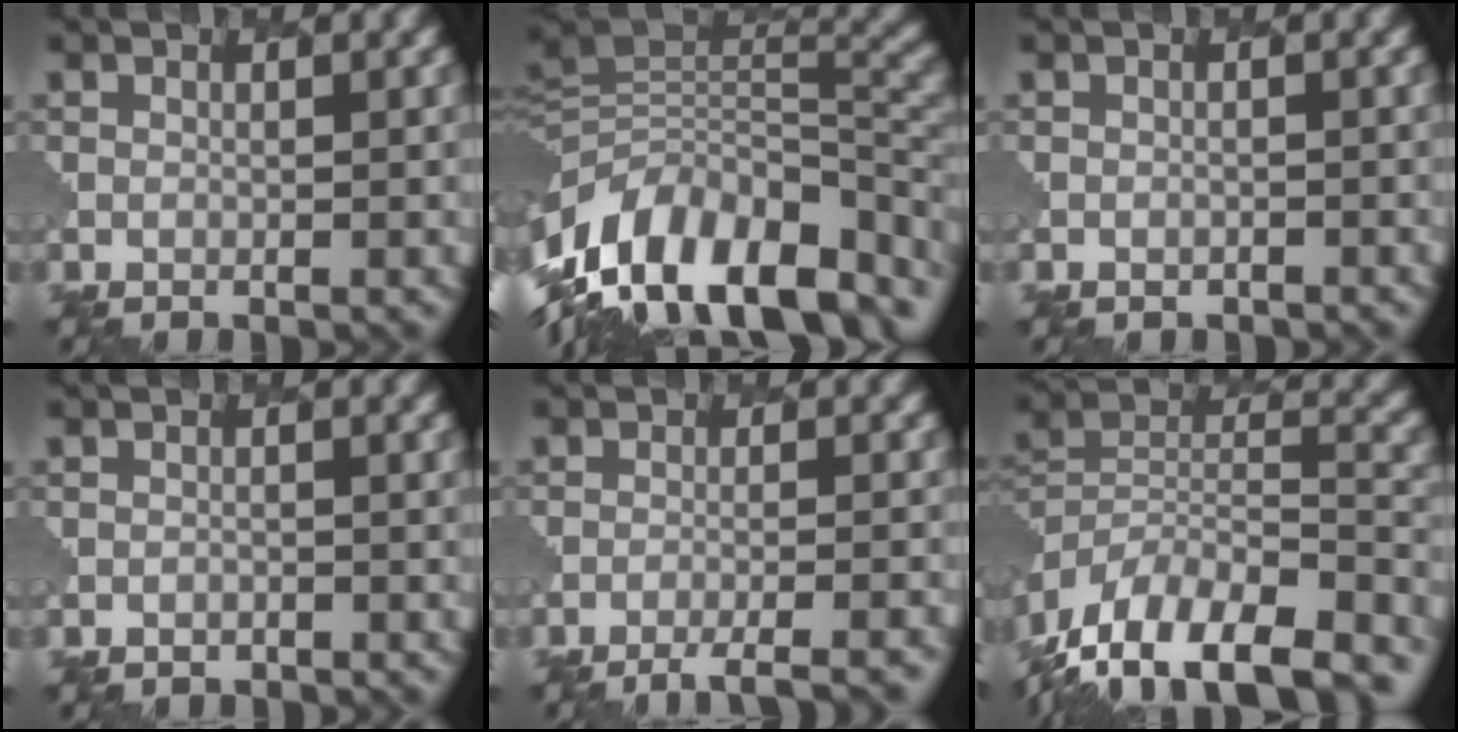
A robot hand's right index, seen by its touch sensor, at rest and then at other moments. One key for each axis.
{"total": 14.5, "fx": -5.5, "fy": 8.0, "fz": 10.9, "tx": -0.190, "ty": 0.012, "tz": -0.105}
{"total": 1.2, "fx": -0.9, "fy": 0.8, "fz": 0.0, "tx": 0.001, "ty": 0.001, "tz": -0.009}
{"total": 1.1, "fx": -1.0, "fy": 0.6, "fz": -0.3, "tx": 0.006, "ty": -0.001, "tz": -0.011}
{"total": 5.4, "fx": -4.7, "fy": 1.0, "fz": 2.6, "tx": -0.028, "ty": 0.003, "tz": -0.067}
{"total": 17.5, "fx": -13.5, "fy": 7.3, "fz": 8.4, "tx": -0.164, "ty": -0.004, "tz": -0.207}